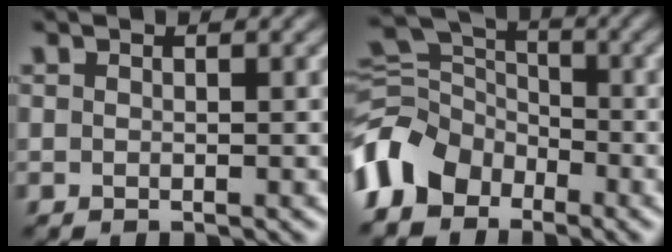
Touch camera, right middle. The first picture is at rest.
{"total": 7.6, "force": [-4.4, 5.1, 3.5], "torque": [-0.073, -0.004, -0.106]}